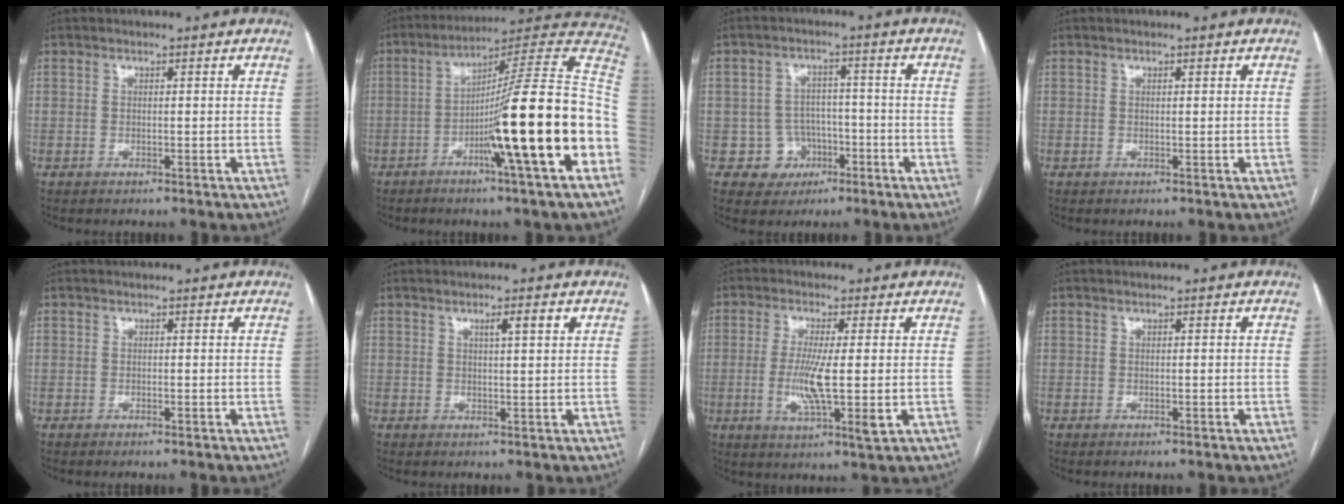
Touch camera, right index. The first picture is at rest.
{"total": 22.3, "force": [-6.4, -1.1, 21.3], "torque": [-0.265, 0.001, -0.113]}
{"total": 5.6, "force": [-2.1, 5.2, 0.3], "torque": [0.006, 0.016, -0.028]}
{"total": 0.0}
{"total": 0.0}
{"total": 2.6, "force": [1.3, 0.2, 2.2], "torque": [-0.039, -0.001, 0.019]}
{"total": 8.7, "force": [-0.8, 0.7, 8.6], "torque": [-0.168, -0.017, -0.017]}
{"total": 0.0}